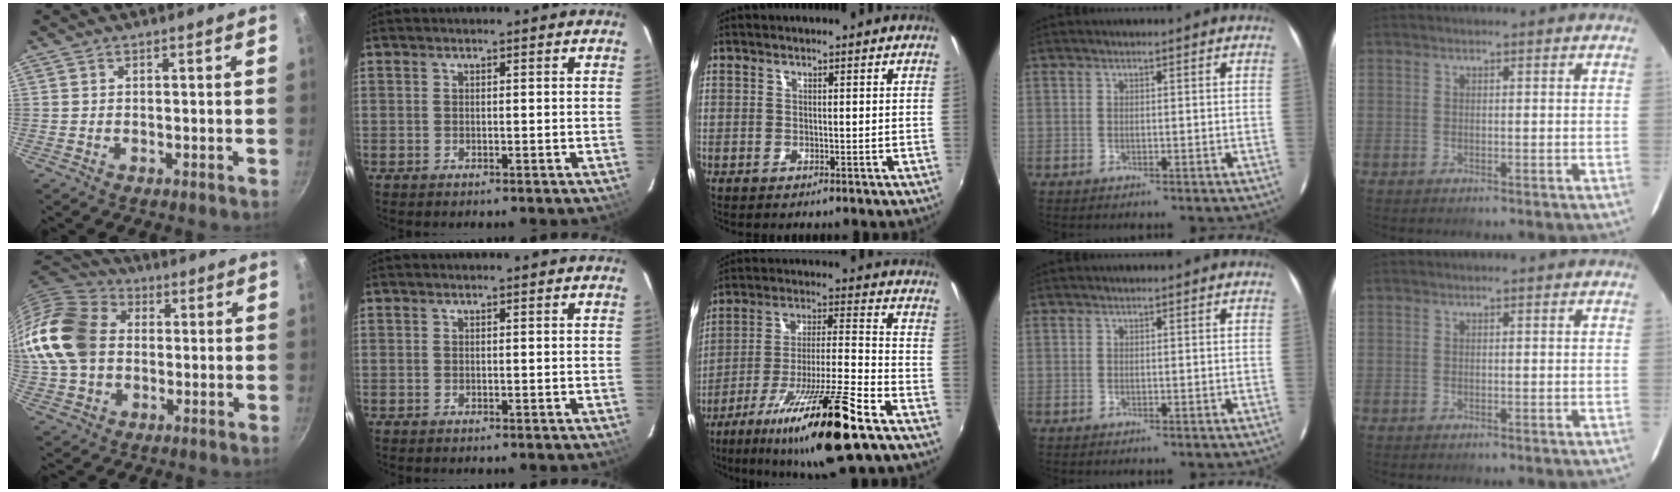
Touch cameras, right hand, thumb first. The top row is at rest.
{"thumb": {"total": 19.3, "force": [0.8, 15.0, 12.2], "torque": [-0.240, 0.035, 0.006]}, "middle": {"total": 18.8, "force": [-11.8, 0.6, 14.6], "torque": [-0.272, -0.027, -0.203]}}